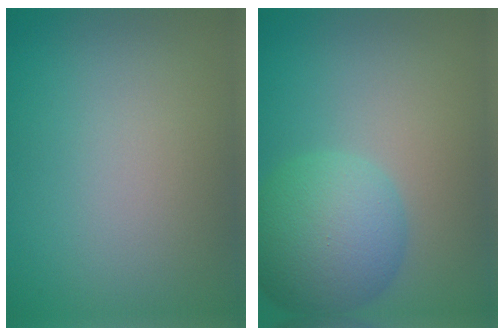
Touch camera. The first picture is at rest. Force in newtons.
{"total": 6.4, "press": 6.4, "slide": 0.3}